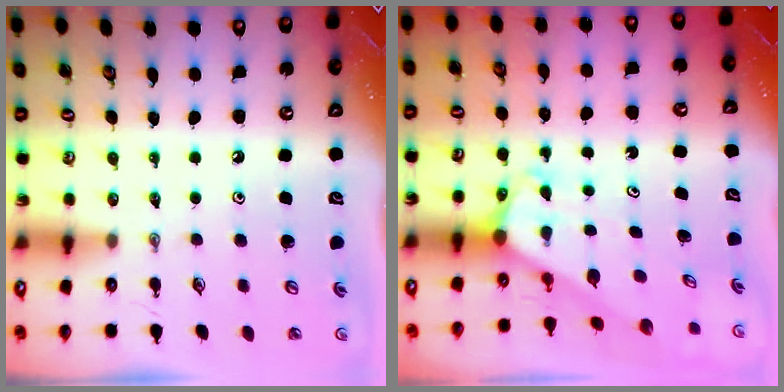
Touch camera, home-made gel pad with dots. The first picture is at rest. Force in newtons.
{"total": 1.9, "press": 1.9, "slide": 0.1}